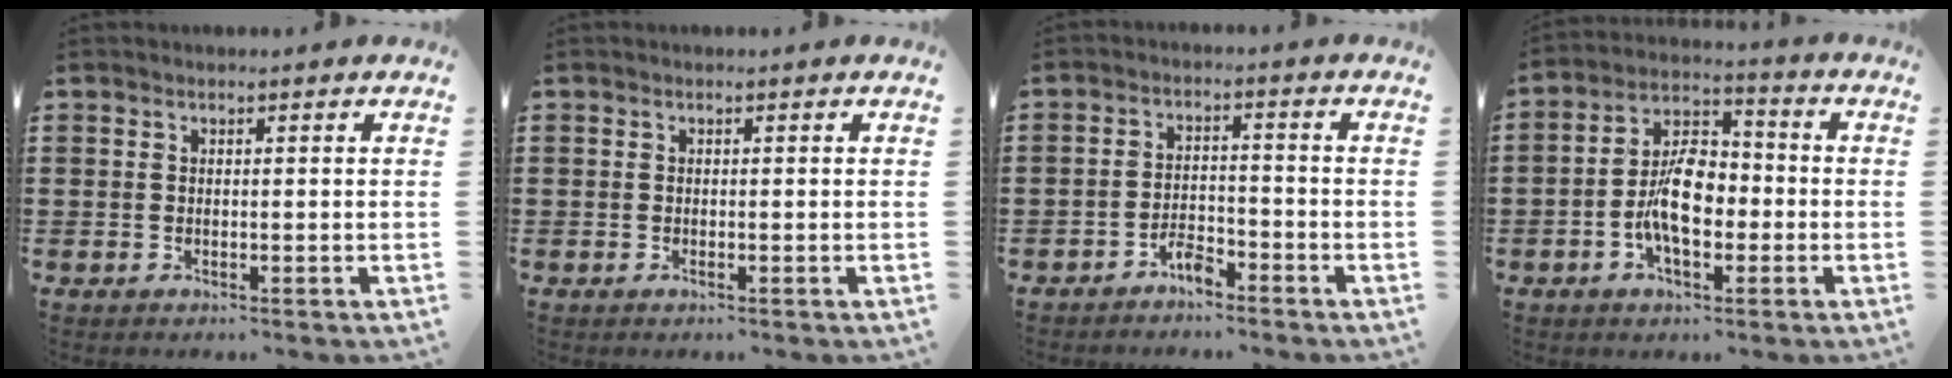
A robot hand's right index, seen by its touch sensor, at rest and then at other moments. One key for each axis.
{"total": 0.0}
{"total": 3.3, "fx": -2.8, "fy": 0.9, "fz": 1.4, "tx": -0.028, "ty": 0.009, "tz": -0.055}
{"total": 9.1, "fx": -2.0, "fy": 4.8, "fz": 7.5, "tx": -0.148, "ty": 0.004, "tz": -0.042}